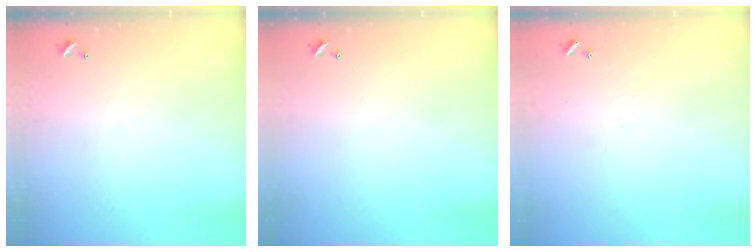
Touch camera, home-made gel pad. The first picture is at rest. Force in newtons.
{"total": 0.0}
{"total": 4.6, "press": 4.6, "slide": 0.5}